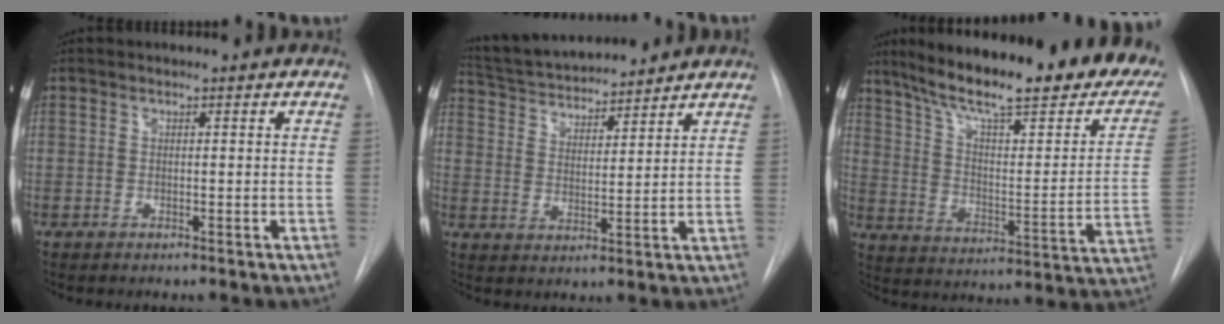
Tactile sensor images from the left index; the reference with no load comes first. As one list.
[{"total": 14.1, "force": [13.1, 2.2, 4.6], "torque": [-0.084, 0.025, 0.222]}, {"total": 30.2, "force": [23.2, 5.5, 18.5], "torque": [-0.274, -0.029, 0.312]}]